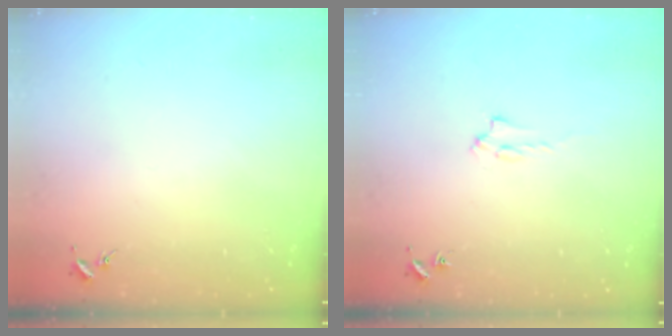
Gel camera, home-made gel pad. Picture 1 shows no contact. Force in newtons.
{"total": 1.4, "press": 1.4, "slide": 0.2}